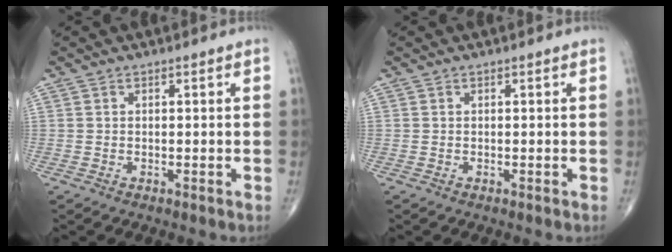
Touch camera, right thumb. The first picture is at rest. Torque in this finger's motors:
{"motor_torque": [0.00, 0.00, 0.00, 0.00, 0.01]}